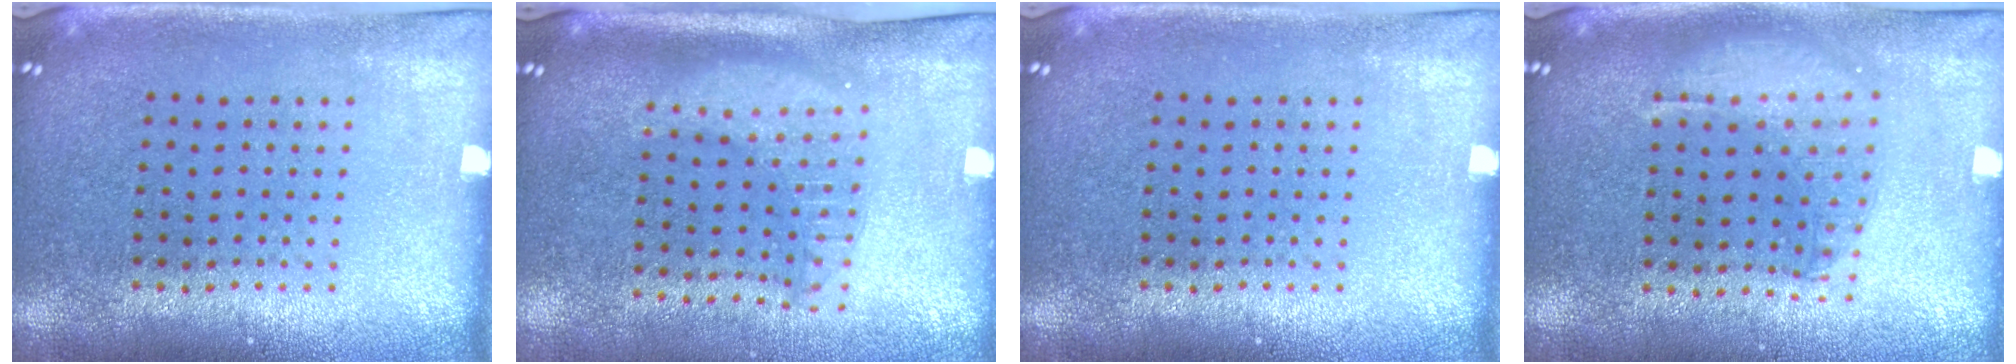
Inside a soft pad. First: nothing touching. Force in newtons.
{"total": 1.8, "press": 1.4, "slide": 1.0}
{"total": 0.0}
{"total": 1.3, "press": 1.2, "slide": 0.4}